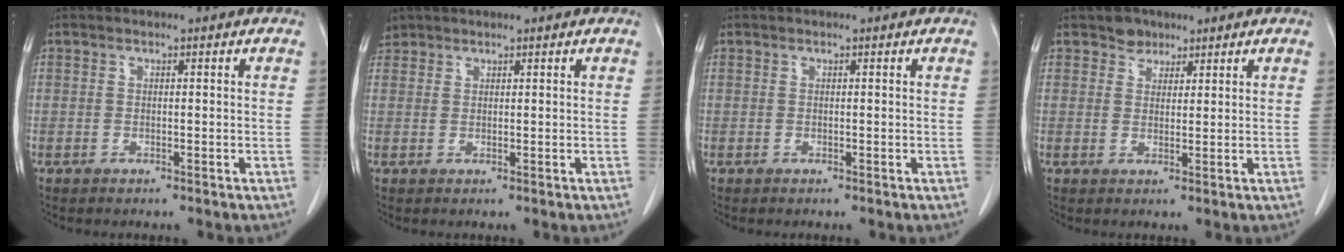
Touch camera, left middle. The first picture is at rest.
{"total": 1.8, "force": [1.5, 1.0, -0.2], "torque": [0.003, 0.010, 0.028]}
{"total": 0.0}
{"total": 2.5, "force": [1.9, 1.7, 0.2], "torque": [0.001, 0.001, 0.027]}